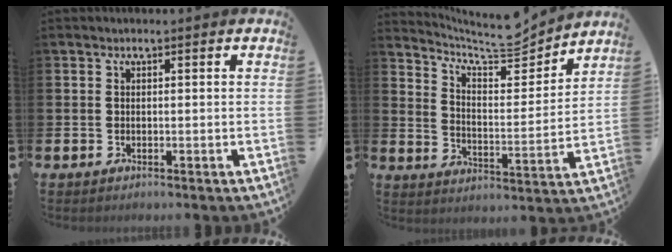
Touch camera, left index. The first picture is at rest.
{"total": 7.5, "force": [7.0, 1.6, 2.3], "torque": [-0.061, -0.061, 0.117]}